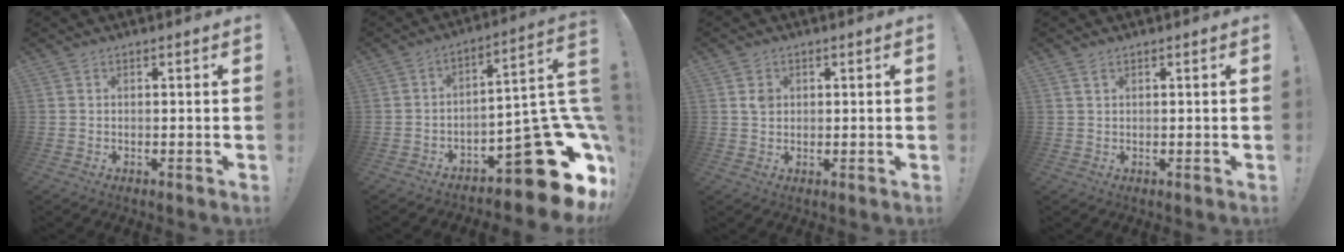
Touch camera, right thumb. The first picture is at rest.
{"total": 19.9, "force": [-9.6, 6.8, 16.1], "torque": [-0.178, 0.044, -0.147]}
{"total": 2.5, "force": [0.9, 2.1, 1.1], "torque": [0.001, -0.007, 0.012]}
{"total": 1.5, "force": [0.9, 0.8, 1.0], "torque": [-0.013, -0.001, 0.015]}